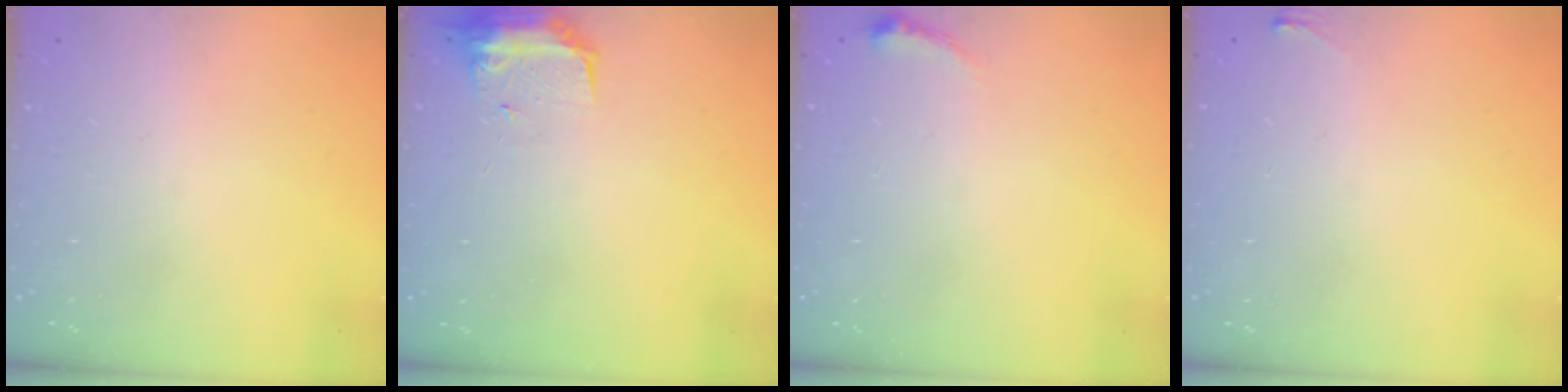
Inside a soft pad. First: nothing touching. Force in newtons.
{"total": 8.6, "press": 8.6, "slide": 0.6}
{"total": 4.4, "press": 3.4, "slide": 2.8}
{"total": 3.9, "press": 3.7, "slide": 1.4}